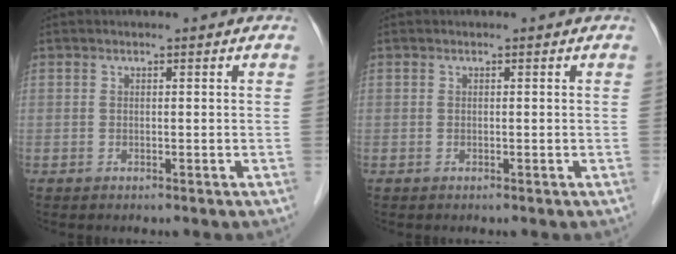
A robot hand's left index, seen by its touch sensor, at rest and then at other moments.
{"total": 0.0}